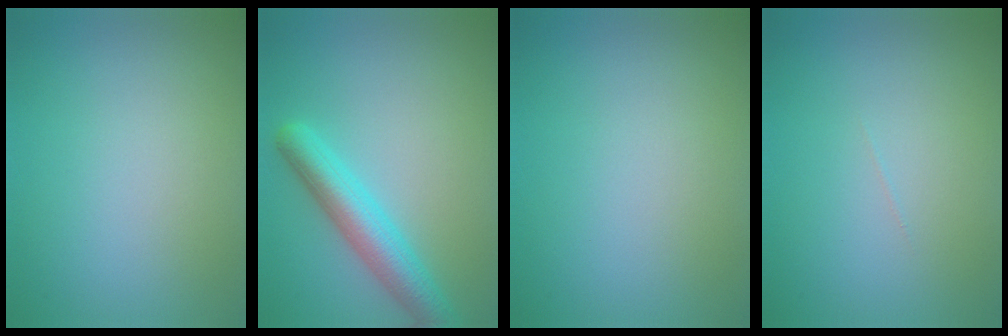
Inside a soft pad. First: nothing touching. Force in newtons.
{"total": 4.9, "press": 4.9, "slide": 0.2}
{"total": 0.0}
{"total": 0.0}